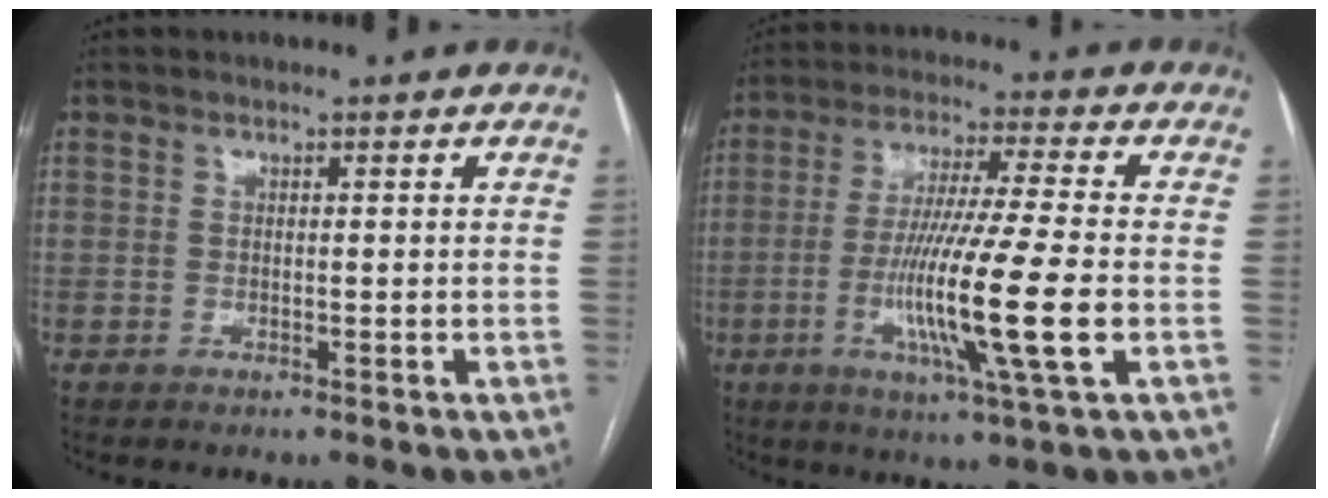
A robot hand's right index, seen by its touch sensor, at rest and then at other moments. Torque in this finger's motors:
{"motor_torque": [1.76, 0.21, 0.83, 0.21]}